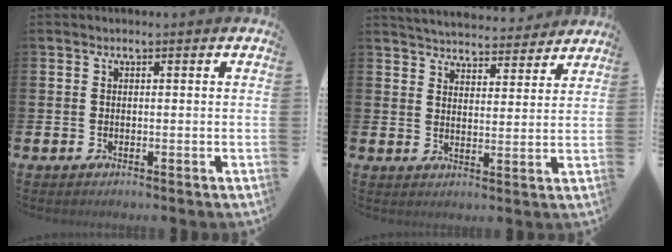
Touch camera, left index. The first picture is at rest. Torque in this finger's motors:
{"motor_torque": [1.04, -1.04, 0.18, 0.12]}